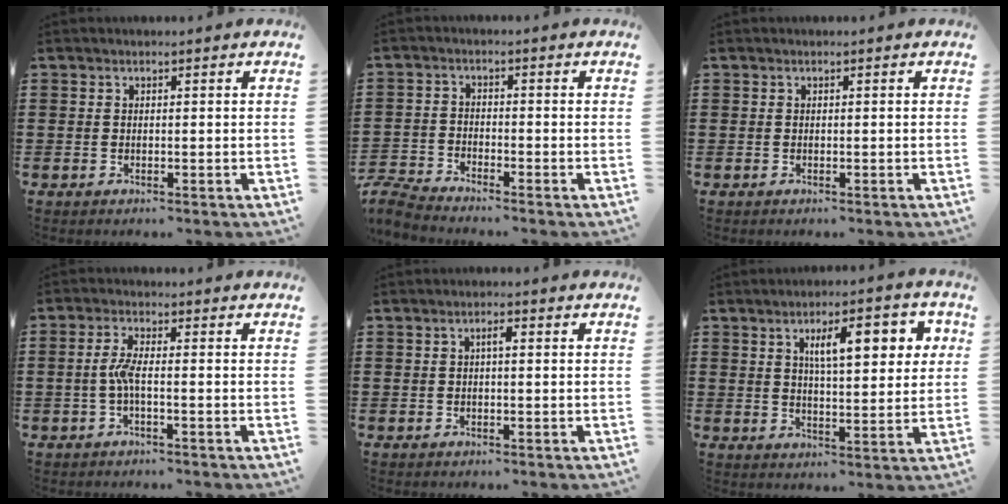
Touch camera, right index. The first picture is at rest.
{"total": 3.7, "force": [-3.7, 0.3, 0.5], "torque": [-0.033, -0.007, -0.083]}
{"total": 0.0}
{"total": 3.6, "force": [-0.9, 0.6, 3.5], "torque": [-0.087, -0.006, -0.025]}
{"total": 1.6, "force": [0.1, 0.4, 1.5], "torque": [-0.029, 0.003, 0.001]}
{"total": 8.7, "force": [3.2, 2.9, 7.5], "torque": [-0.128, 0.002, 0.047]}